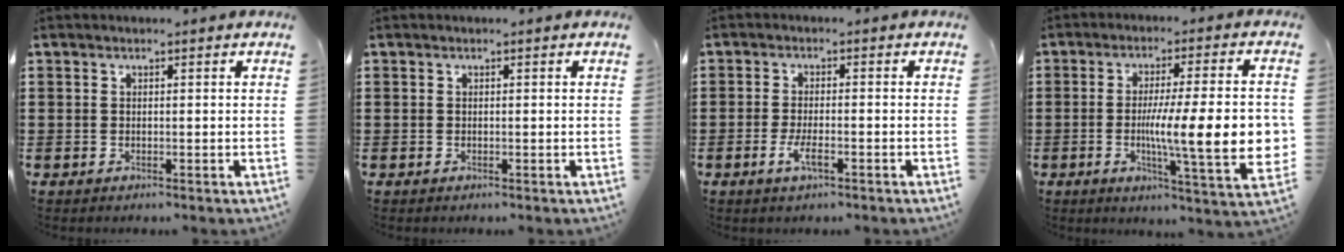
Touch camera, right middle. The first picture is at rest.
{"total": 0.0}
{"total": 3.4, "force": [-1.4, 0.9, 2.9], "torque": [-0.055, -0.001, -0.027]}
{"total": 13.6, "force": [-1.6, 2.4, 13.3], "torque": [-0.225, -0.016, -0.030]}